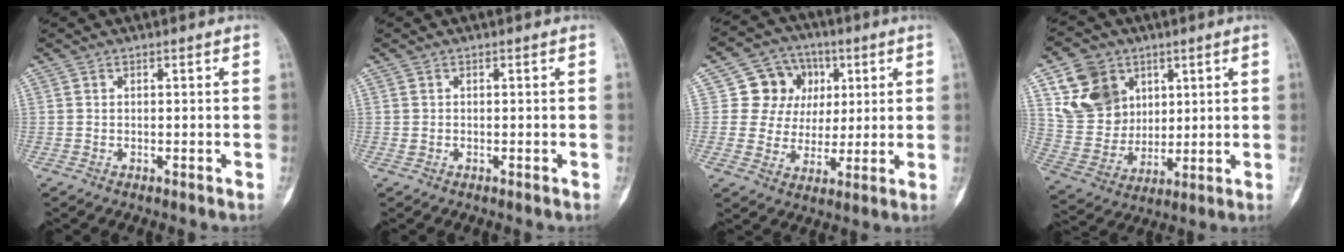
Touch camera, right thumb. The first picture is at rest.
{"total": 0.0}
{"total": 11.2, "force": [3.3, 10.1, 3.4], "torque": [-0.003, 0.003, 0.055]}
{"total": 14.2, "force": [6.3, 11.4, 5.9], "torque": [-0.081, -0.018, 0.132]}